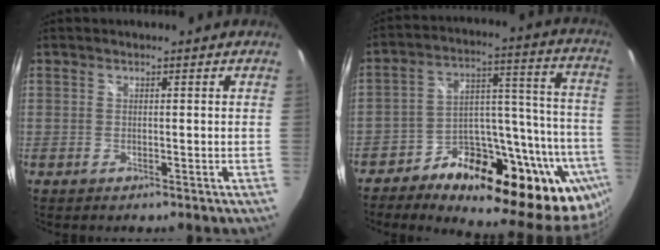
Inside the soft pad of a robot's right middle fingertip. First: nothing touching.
{"total": 23.1, "force": [-10.0, 14.3, 15.1], "torque": [-0.215, 0.011, -0.133]}